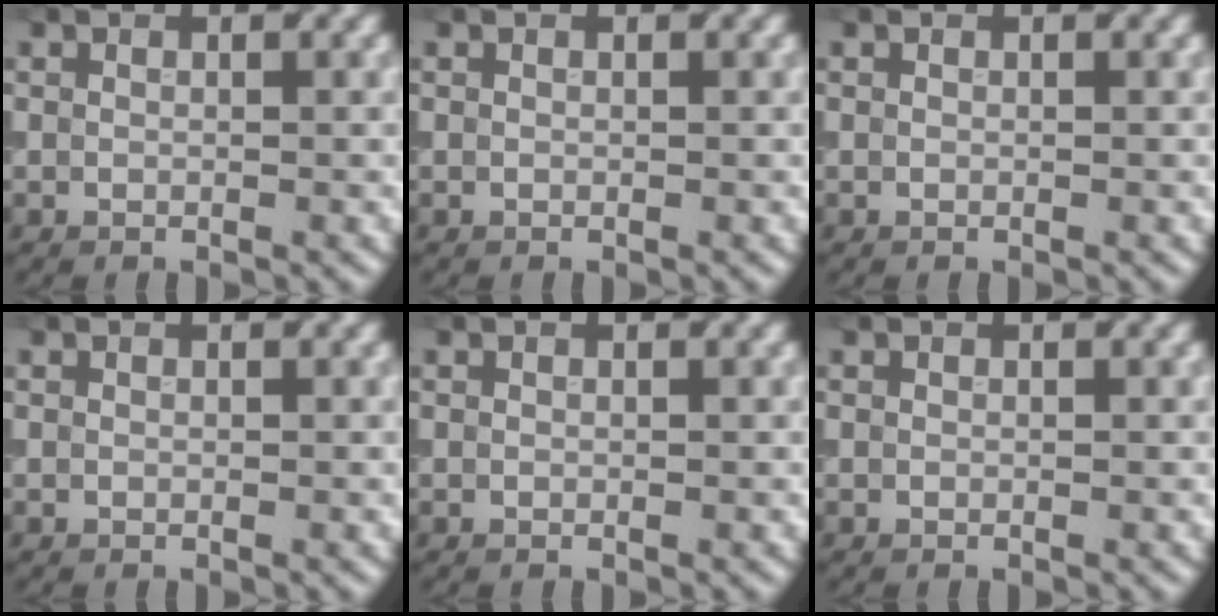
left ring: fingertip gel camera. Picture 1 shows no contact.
{"total": 0.0}
{"total": 0.0}
{"total": 0.0}
{"total": 0.0}
{"total": 0.0}